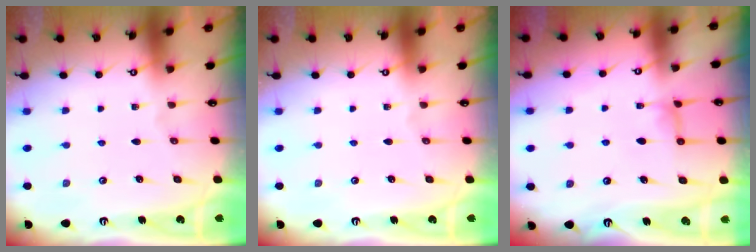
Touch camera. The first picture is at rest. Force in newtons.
{"total": 0.0}
{"total": 2.3, "press": 2.3, "slide": 0.0}